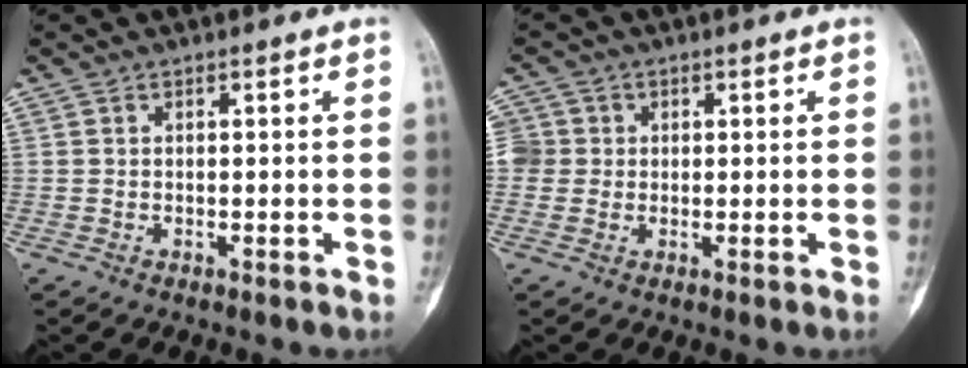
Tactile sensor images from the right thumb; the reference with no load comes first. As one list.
[{"total": 4.2, "force": [0.2, 4.1, 0.6], "torque": [0.011, 0.009, -0.002]}]